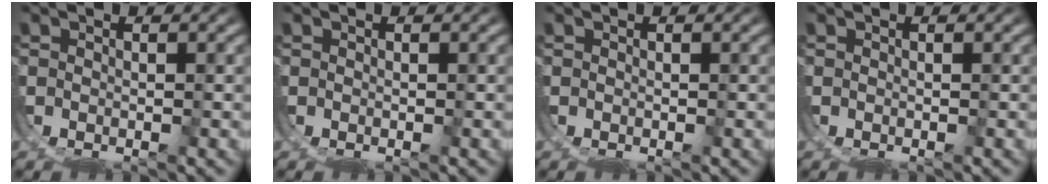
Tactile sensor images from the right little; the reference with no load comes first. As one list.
[{"total": 0.0}, {"total": 0.0}, {"total": 0.0}]